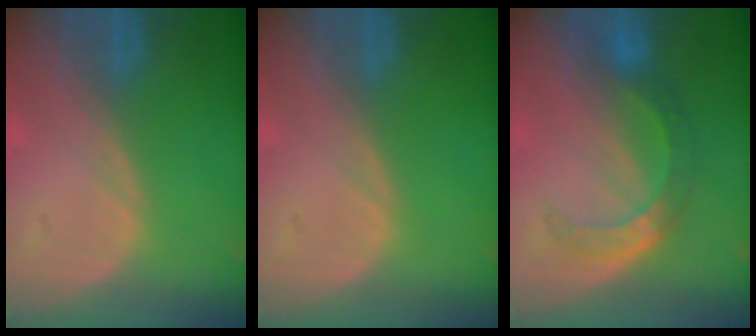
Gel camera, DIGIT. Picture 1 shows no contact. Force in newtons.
{"total": 0.0}
{"total": 5.6, "press": 5.4, "slide": 1.2}